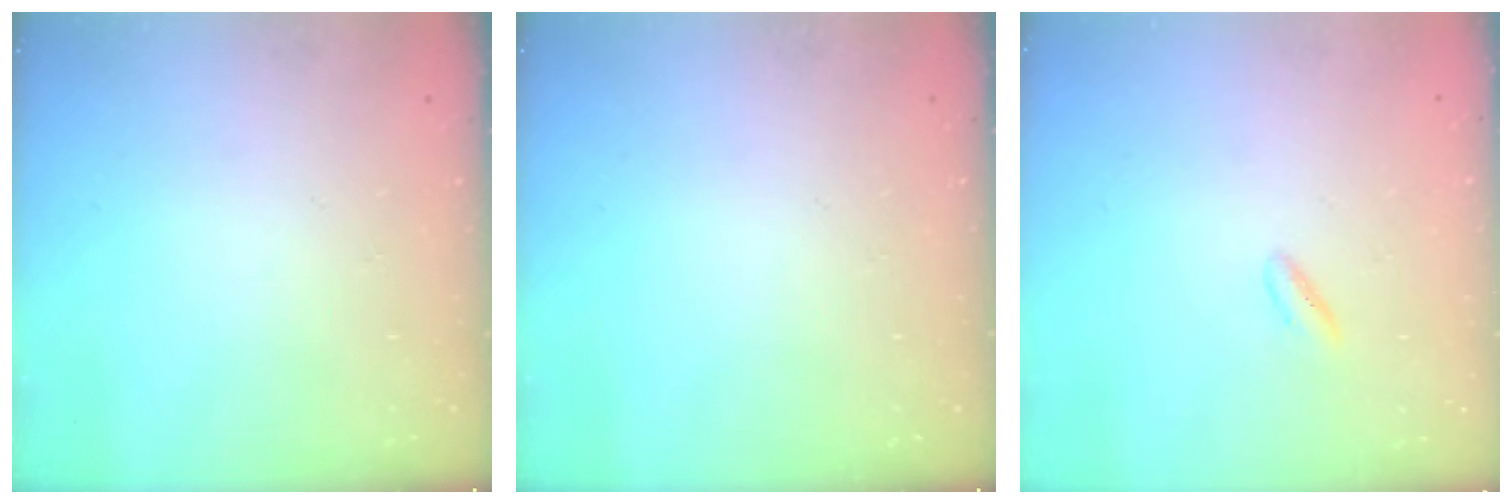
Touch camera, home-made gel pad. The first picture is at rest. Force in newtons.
{"total": 0.0}
{"total": 1.8, "press": 1.6, "slide": 0.8}